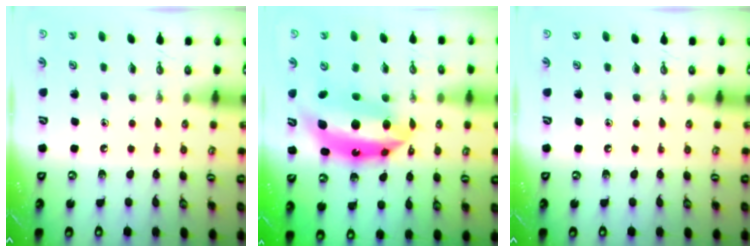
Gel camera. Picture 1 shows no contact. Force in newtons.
{"total": 15.1, "press": 15.0, "slide": 2.0}
{"total": 0.0}